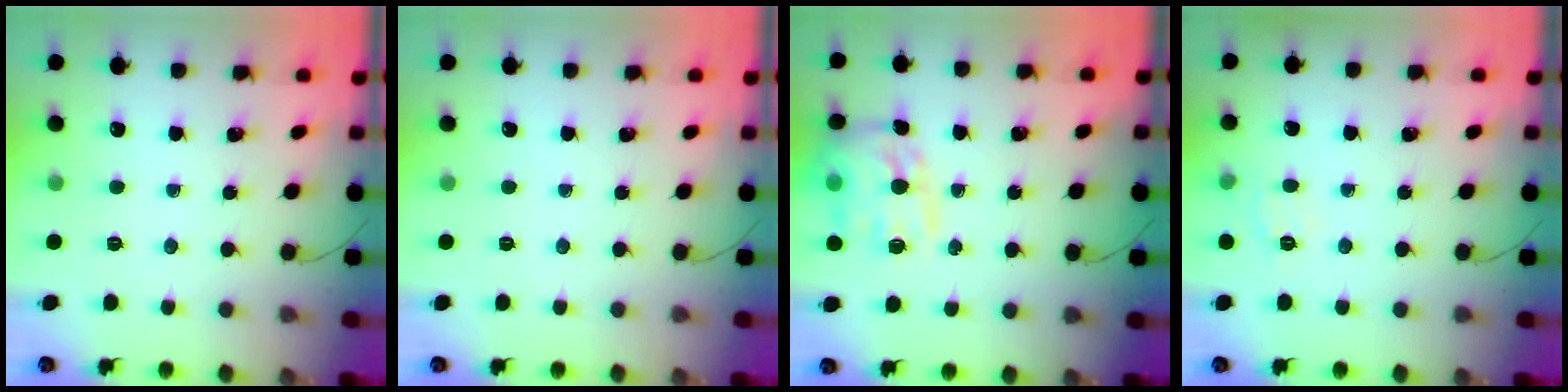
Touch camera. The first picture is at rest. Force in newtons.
{"total": 0.0}
{"total": 15.7, "press": 15.6, "slide": 1.7}
{"total": 6.1, "press": 6.0, "slide": 1.1}